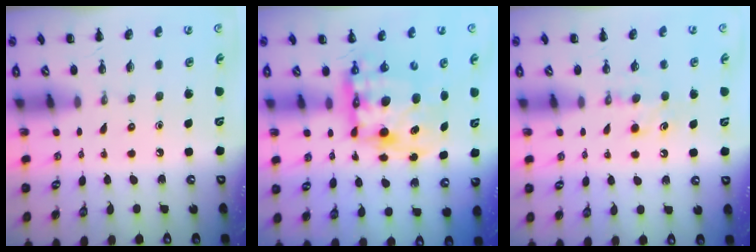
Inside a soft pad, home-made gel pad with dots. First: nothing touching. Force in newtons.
{"total": 12.1, "press": 11.7, "slide": 3.1}
{"total": 7.1, "press": 6.9, "slide": 1.6}